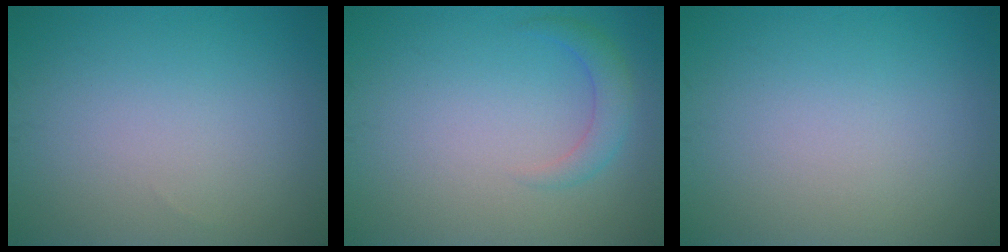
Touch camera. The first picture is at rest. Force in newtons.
{"total": 2.0, "press": 2.0, "slide": 0.2}
{"total": 0.0}